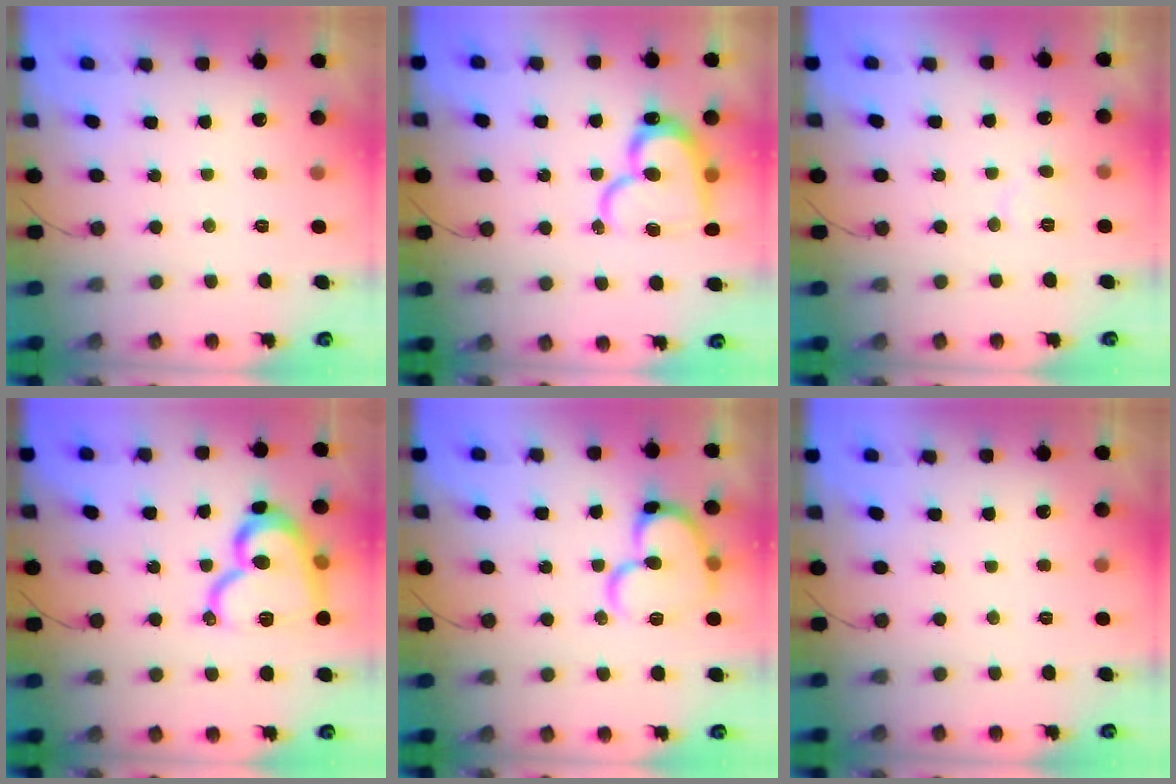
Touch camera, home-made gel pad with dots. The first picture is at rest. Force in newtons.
{"total": 18.4, "press": 18.3, "slide": 1.5}
{"total": 5.1, "press": 5.0, "slide": 0.5}
{"total": 19.2, "press": 19.1, "slide": 1.6}
{"total": 16.7, "press": 16.6, "slide": 1.8}
{"total": 0.0}